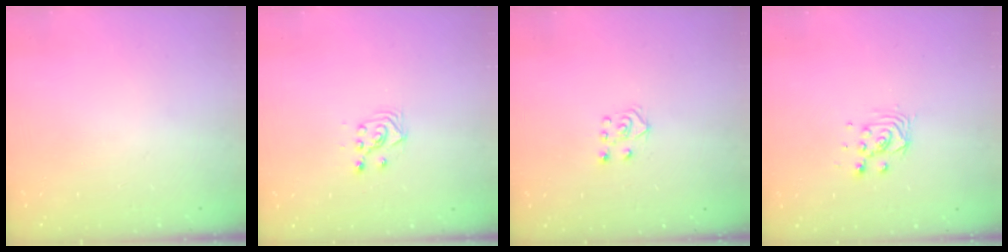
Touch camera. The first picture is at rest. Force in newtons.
{"total": 3.3, "press": 3.2, "slide": 0.8}
{"total": 5.2, "press": 5.2, "slide": 0.4}
{"total": 4.2, "press": 4.2, "slide": 0.3}